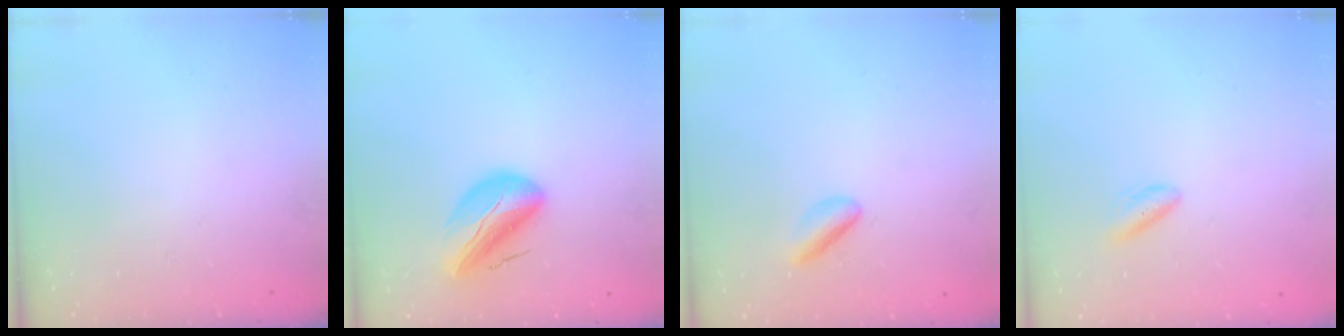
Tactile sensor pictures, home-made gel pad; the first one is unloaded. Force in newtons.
{"total": 13.3, "press": 12.8, "slide": 3.3}
{"total": 2.9, "press": 2.8, "slide": 0.4}
{"total": 3.1, "press": 2.8, "slide": 1.5}